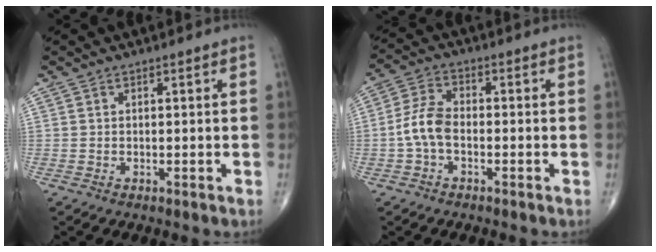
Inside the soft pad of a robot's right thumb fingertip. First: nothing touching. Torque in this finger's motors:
{"motor_torque": [0.94, 1.25, 0.81, -0.20, 0.03]}